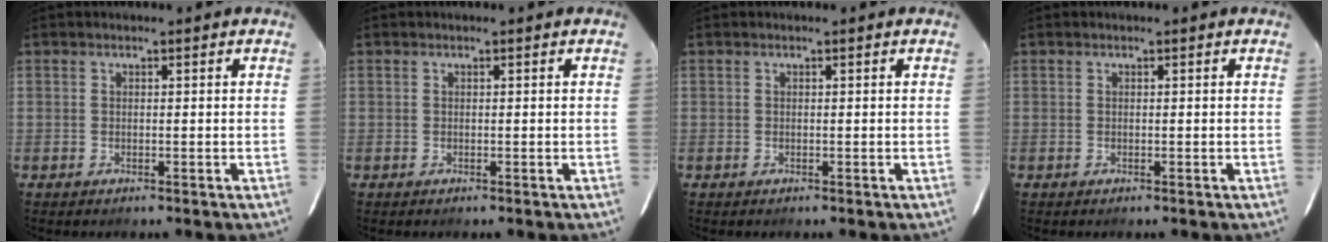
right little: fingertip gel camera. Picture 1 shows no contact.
{"total": 0.0}
{"total": 0.0}
{"total": 0.0}